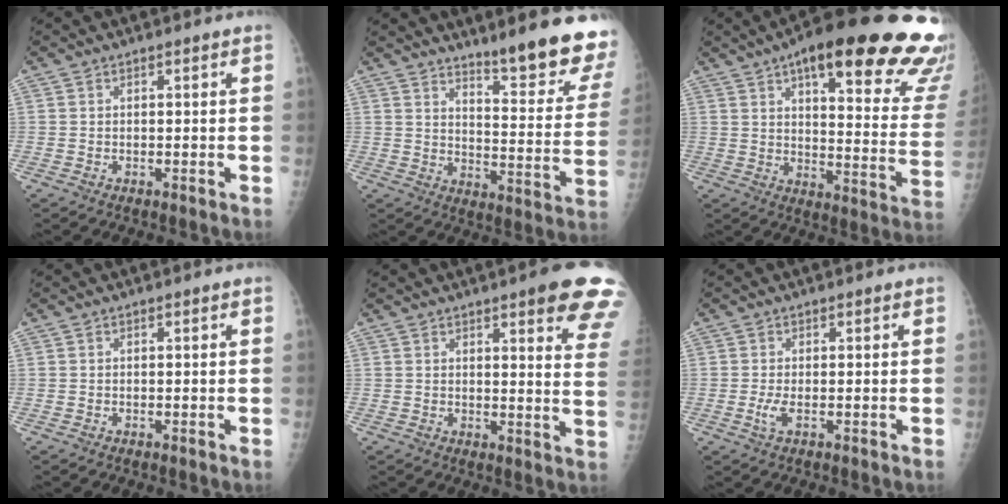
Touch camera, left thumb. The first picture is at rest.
{"total": 18.5, "force": [14.3, 2.5, 11.4], "torque": [-0.127, -0.120, 0.192]}
{"total": 31.2, "force": [19.3, 8.6, 23.0], "torque": [-0.232, -0.053, 0.252]}
{"total": 0.0}
{"total": 14.7, "force": [9.2, 3.0, 11.0], "torque": [-0.106, -0.041, 0.096]}
{"total": 2.0, "force": [-0.1, 0.5, 1.9], "torque": [-0.044, -0.005, 0.000]}